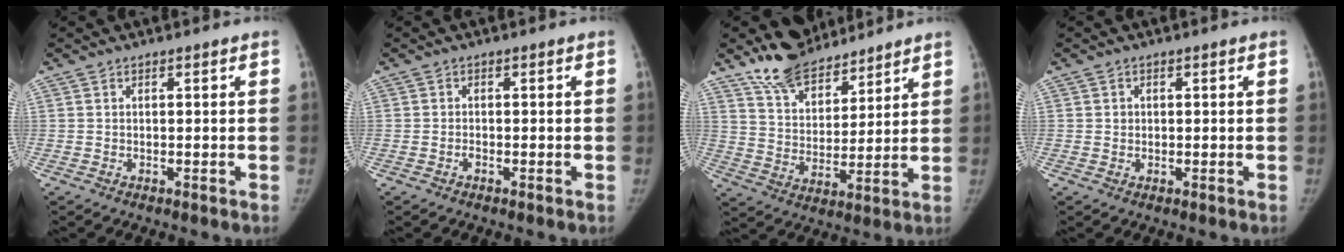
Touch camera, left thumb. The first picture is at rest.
{"total": 0.6, "force": [-0.5, 0.3, 0.1], "torque": [0.003, -0.002, -0.011]}
{"total": 11.6, "force": [10.0, 4.9, 3.3], "torque": [-0.029, -0.061, 0.187]}
{"total": 1.0, "force": [0.1, 1.0, 0.1], "torque": [0.008, -0.001, 0.001]}